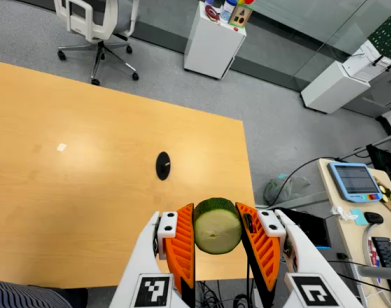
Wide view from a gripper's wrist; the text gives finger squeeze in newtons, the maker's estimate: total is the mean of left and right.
{"total": 10.0, "left": 9.5, "right": 10.4}